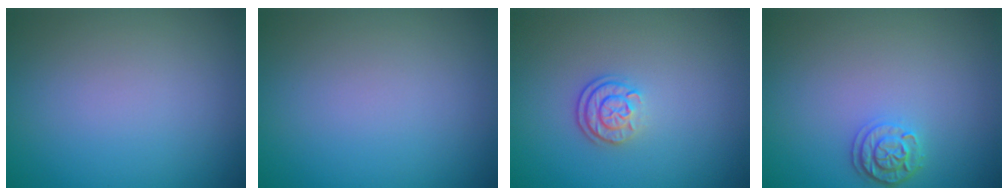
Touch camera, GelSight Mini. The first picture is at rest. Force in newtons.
{"total": 0.0}
{"total": 2.3, "press": 1.7, "slide": 1.5}
{"total": 2.1, "press": 1.8, "slide": 0.9}